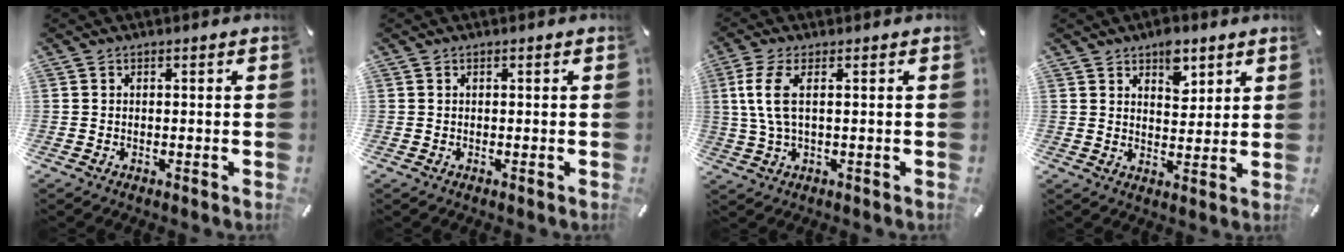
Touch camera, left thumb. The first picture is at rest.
{"total": 0.0}
{"total": 7.1, "force": [1.3, 2.2, 6.6], "torque": [-0.147, -0.007, 0.019]}
{"total": 6.7, "force": [4.3, 4.0, 3.1], "torque": [-0.019, -0.023, 0.068]}